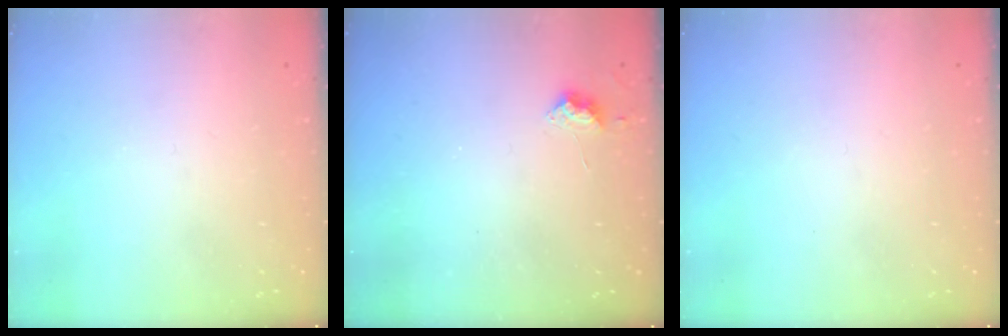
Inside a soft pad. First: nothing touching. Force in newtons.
{"total": 6.7, "press": 6.7, "slide": 0.5}
{"total": 0.0}